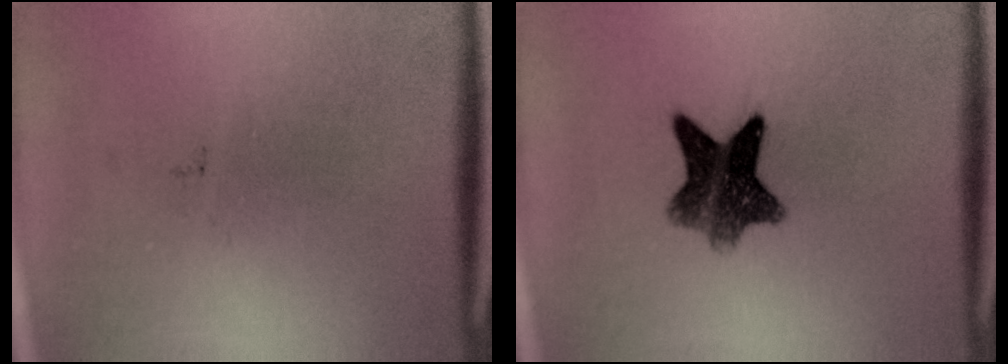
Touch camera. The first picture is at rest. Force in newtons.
{"total": 8.1}